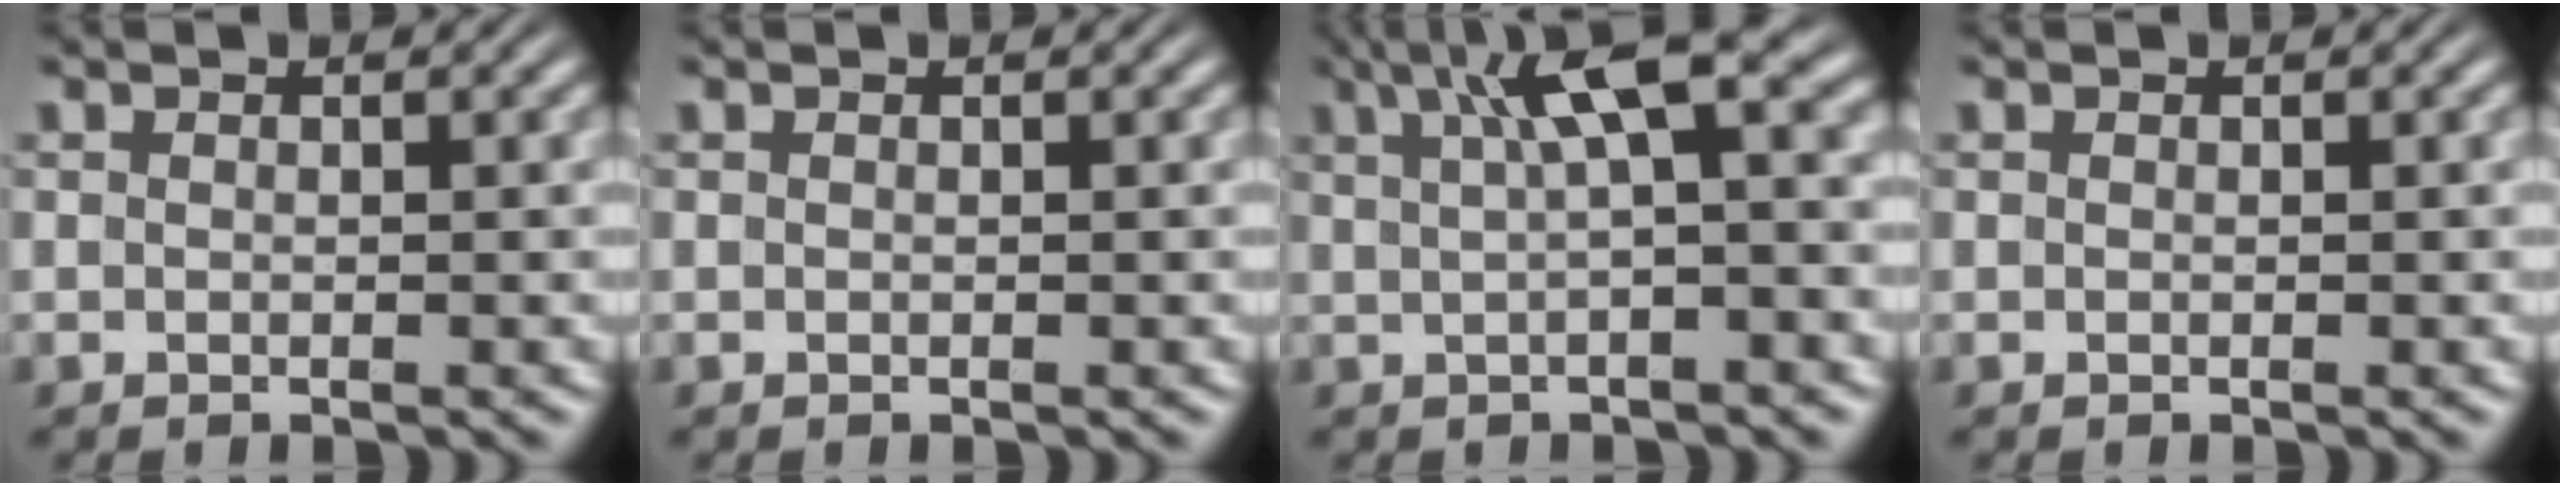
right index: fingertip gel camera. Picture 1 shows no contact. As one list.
[{"total": 0.0}, {"total": 7.2, "force": [2.7, 2.7, 6.1], "torque": [-0.072, 0.041, 0.032]}, {"total": 0.0}]